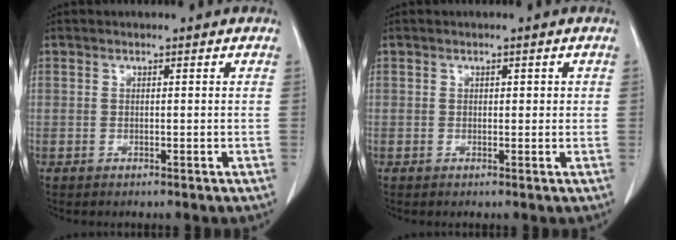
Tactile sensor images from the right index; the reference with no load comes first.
{"total": 1.2, "force": [0.3, 0.8, 1.0], "torque": [-0.009, 0.004, 0.003]}